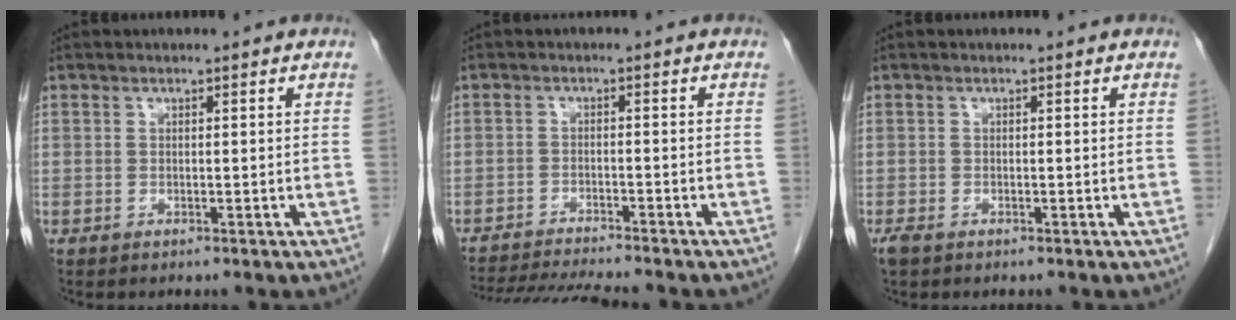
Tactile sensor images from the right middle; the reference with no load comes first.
{"total": 10.1, "force": [-9.4, -0.5, 3.8], "torque": [-0.057, -0.014, -0.150]}
{"total": 1.5, "force": [-1.0, 0.7, 0.9], "torque": [-0.025, -0.004, -0.015]}